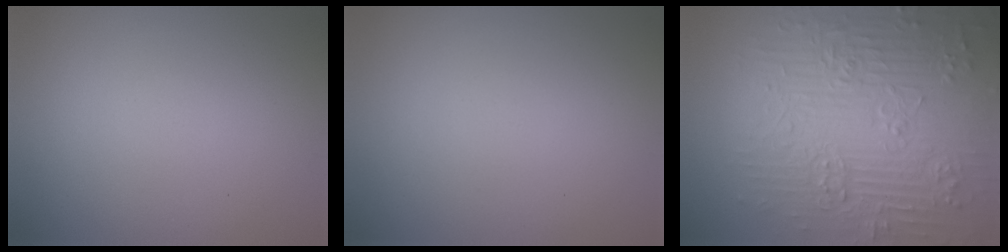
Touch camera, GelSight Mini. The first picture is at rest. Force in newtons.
{"total": 0.0}
{"total": 9.3, "press": 6.9, "slide": 6.3}